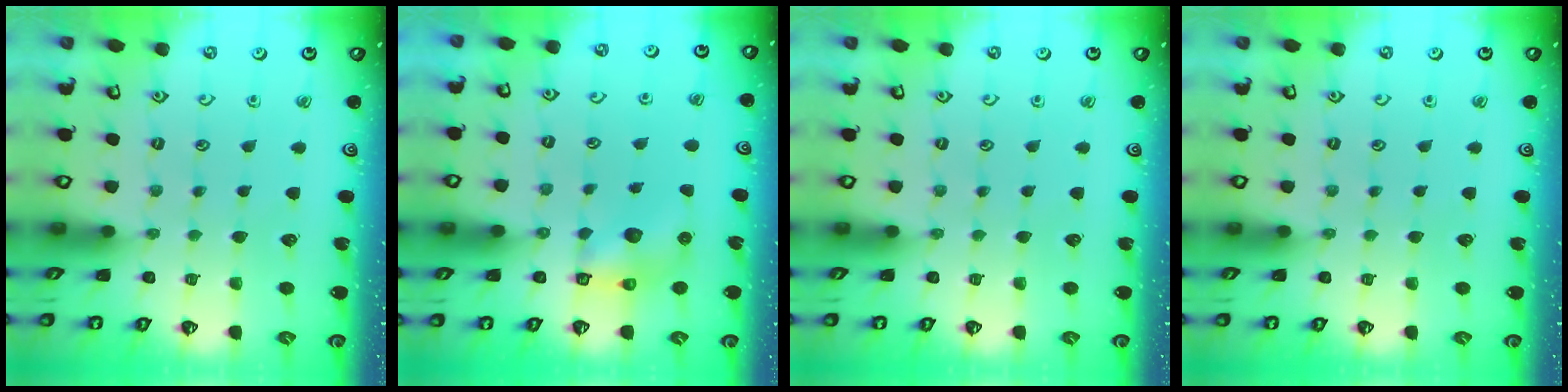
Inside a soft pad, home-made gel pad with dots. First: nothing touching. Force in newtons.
{"total": 6.8, "press": 6.8, "slide": 0.5}
{"total": 0.0}
{"total": 0.0}